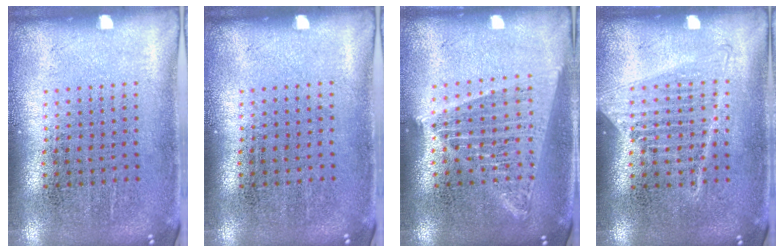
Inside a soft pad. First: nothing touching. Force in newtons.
{"total": 0.0}
{"total": 1.7, "press": 1.5, "slide": 0.8}
{"total": 1.2, "press": 1.1, "slide": 0.5}